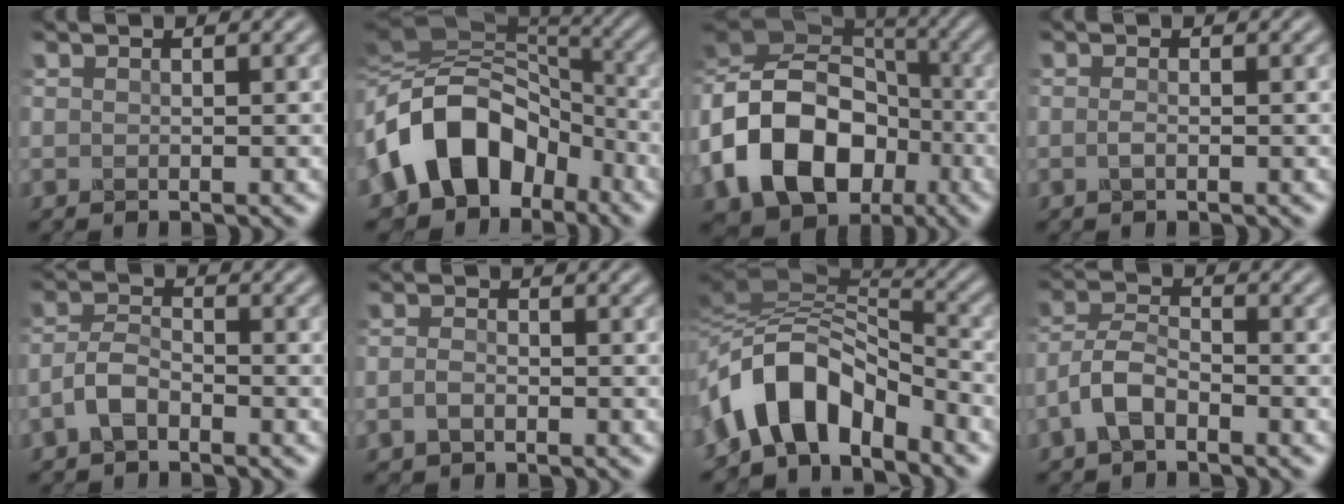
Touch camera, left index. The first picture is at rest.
{"total": 10.4, "force": [-3.2, 7.6, 6.5], "torque": [-0.115, 0.024, -0.071]}
{"total": 13.7, "force": [-3.6, 10.4, 8.1], "torque": [-0.180, -0.009, -0.074]}
{"total": 0.0}
{"total": 2.5, "force": [-1.7, 1.2, 1.3], "torque": [-0.034, 0.011, -0.047]}
{"total": 0.9, "force": [-0.5, 0.6, 0.5], "torque": [-0.021, 0.005, -0.018]}
{"total": 7.4, "force": [-3.3, 4.1, 5.2], "torque": [-0.084, 0.017, -0.066]}
{"total": 3.2, "force": [-2.0, 1.6, 1.8], "torque": [-0.046, 0.013, -0.052]}